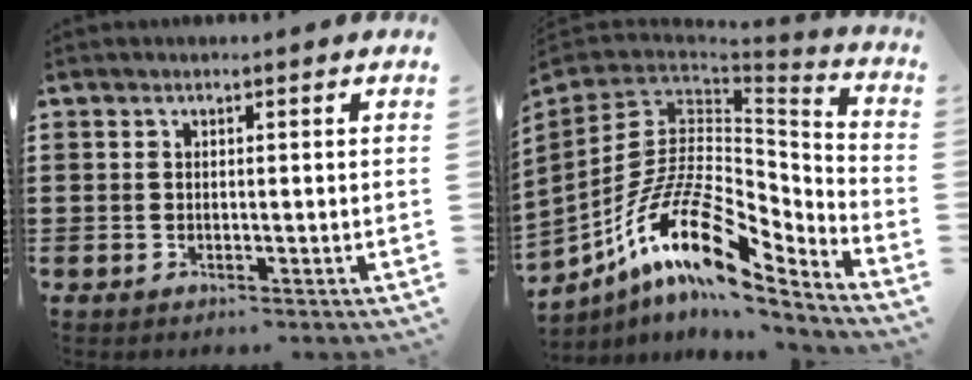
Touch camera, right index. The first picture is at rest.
{"total": 16.2, "force": [-7.8, 6.8, 12.5], "torque": [-0.267, 0.002, -0.147]}